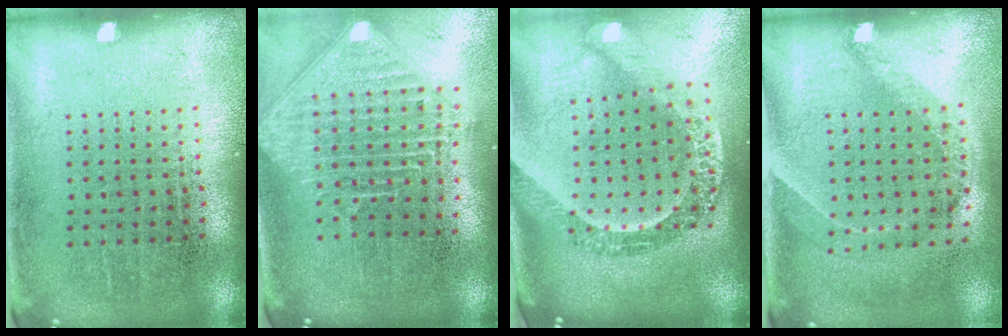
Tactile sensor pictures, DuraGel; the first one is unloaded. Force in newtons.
{"total": 2.5, "press": 1.9, "slide": 1.7}
{"total": 3.1, "press": 2.3, "slide": 2.0}
{"total": 1.4, "press": 1.1, "slide": 0.9}